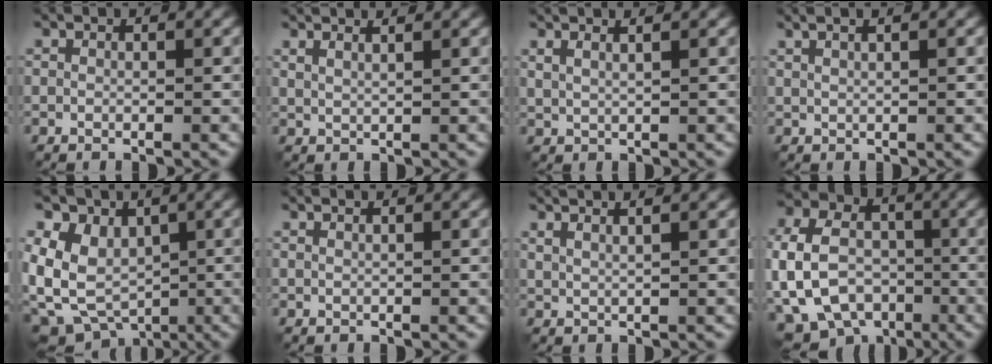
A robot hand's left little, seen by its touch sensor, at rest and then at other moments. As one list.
[{"total": 3.3, "force": [2.4, 1.1, 1.9], "torque": [-0.014, 0.021, 0.014]}, {"total": 3.1, "force": [2.1, 1.1, 2.0], "torque": [-0.019, 0.017, 0.014]}, {"total": 3.7, "force": [2.0, 1.5, 2.7], "torque": [-0.027, 0.026, 0.006]}, {"total": 7.7, "force": [-1.3, 6.3, 4.2], "torque": [-0.080, -0.013, -0.028]}, {"total": 1.3, "force": [0.9, 0.5, 0.8], "torque": [-0.003, 0.002, -0.001]}, {"total": 3.8, "force": [2.6, 1.3, 2.4], "torque": [-0.023, 0.023, 0.017]}, {"total": 13.4, "force": [-3.1, 10.5, 7.6], "torque": [-0.160, 0.004, -0.075]}]